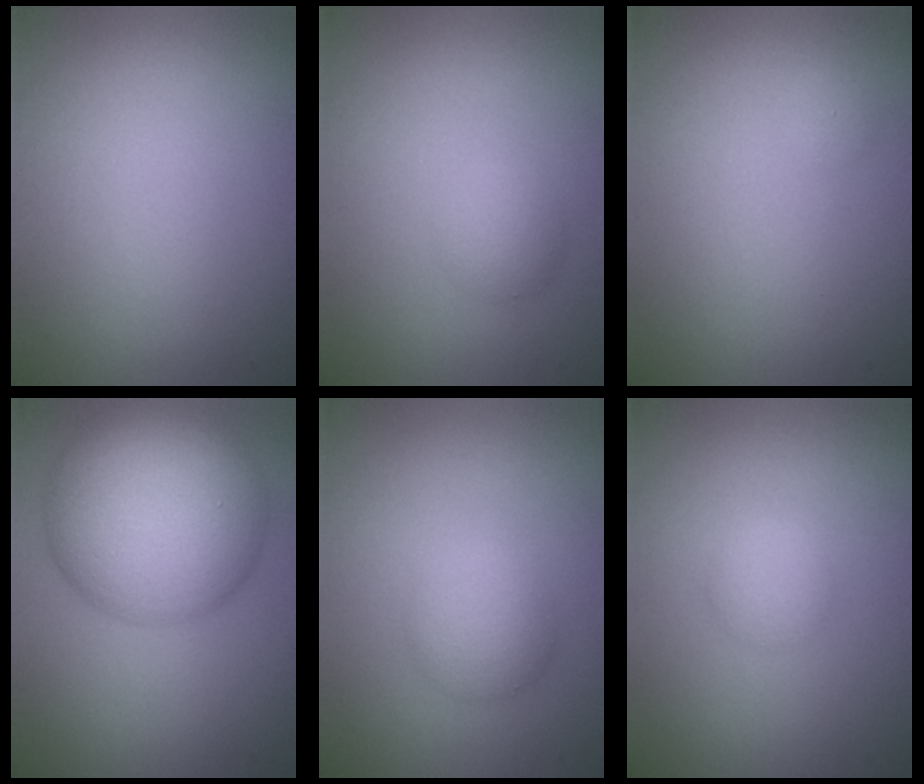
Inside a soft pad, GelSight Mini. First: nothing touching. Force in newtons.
{"total": 1.9, "press": 1.9, "slide": 0.1}
{"total": 0.7, "press": 0.7, "slide": 0.1}
{"total": 12.4, "press": 12.4, "slide": 0.4}
{"total": 2.9, "press": 2.9, "slide": 0.1}
{"total": 1.6, "press": 1.6, "slide": 0.0}